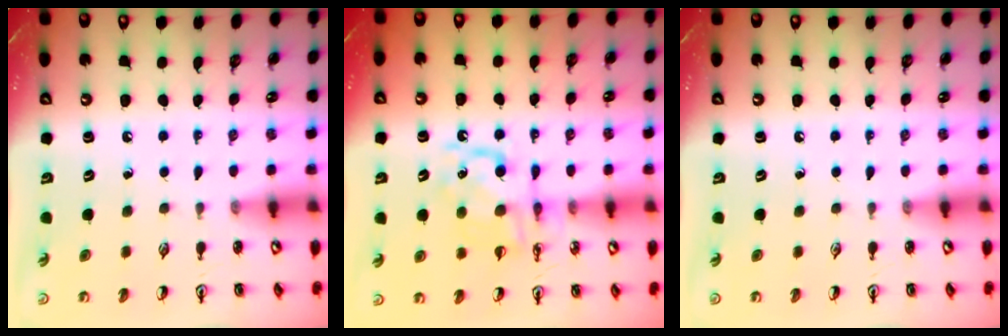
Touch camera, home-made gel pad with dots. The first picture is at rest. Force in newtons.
{"total": 10.3, "press": 10.3, "slide": 0.3}
{"total": 0.0}